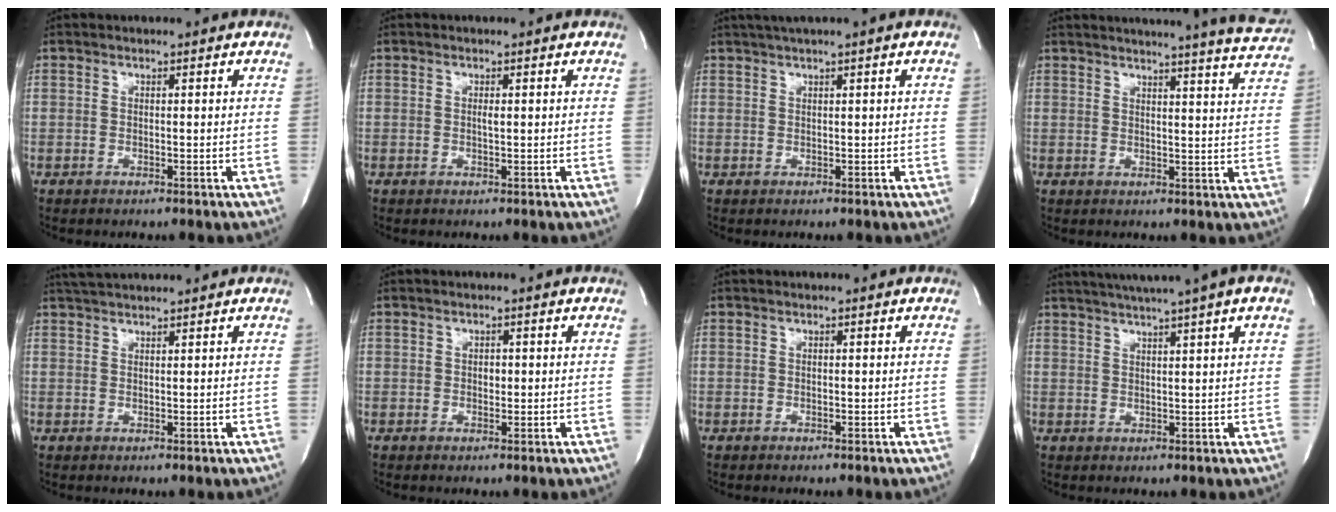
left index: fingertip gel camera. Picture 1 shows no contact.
{"total": 0.7, "force": [0.1, 0.1, 0.7], "torque": [-0.016, -0.002, 0.001]}
{"total": 3.3, "force": [2.2, -0.4, 2.4], "torque": [-0.046, 0.018, 0.041]}
{"total": 18.9, "force": [17.7, -0.1, 6.7], "torque": [-0.095, -0.059, 0.198]}
{"total": 4.0, "force": [3.8, -0.4, 1.3], "torque": [-0.021, 0.027, 0.071]}
{"total": 1.1, "force": [0.0, 0.8, 0.8], "torque": [-0.011, 0.001, 0.000]}
{"total": 0.0}
{"total": 12.3, "force": [9.1, -0.4, 8.3], "torque": [-0.137, 0.038, 0.116]}